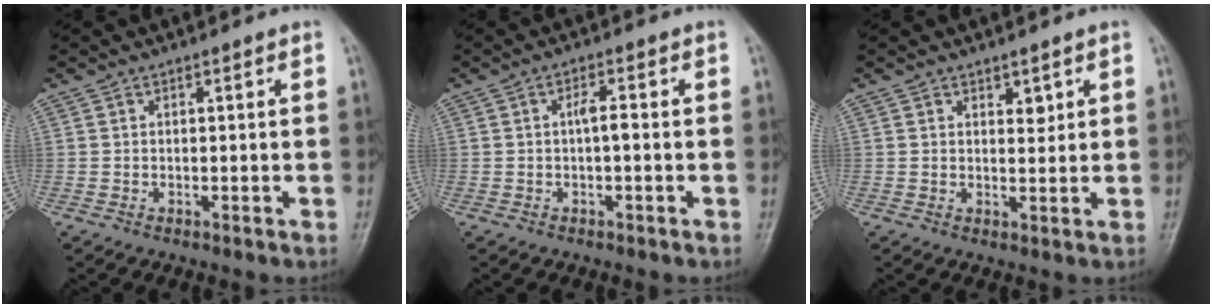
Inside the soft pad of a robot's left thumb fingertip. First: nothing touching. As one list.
[{"total": 2.3, "force": [-0.2, 0.7, 2.1], "torque": [-0.036, 0.008, -0.006]}, {"total": 2.0, "force": [1.2, 1.1, 1.2], "torque": [-0.003, -0.008, 0.020]}]